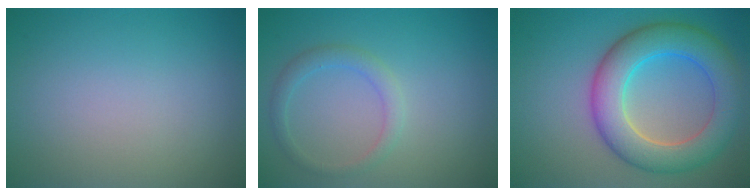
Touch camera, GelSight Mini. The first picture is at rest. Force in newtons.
{"total": 1.9, "press": 1.9, "slide": 0.1}
{"total": 7.9, "press": 7.9, "slide": 0.5}